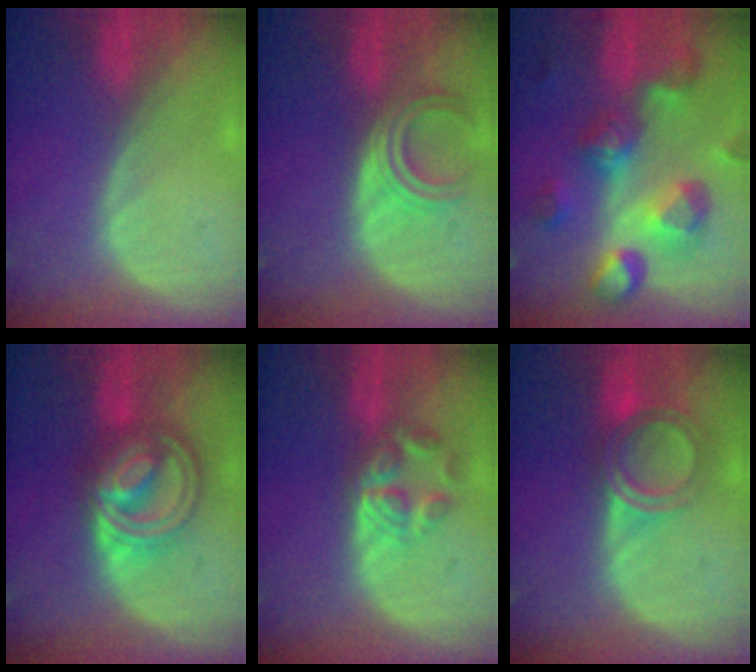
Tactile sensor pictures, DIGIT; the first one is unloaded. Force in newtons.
{"total": 4.5, "press": 4.5, "slide": 0.7}
{"total": 11.2, "press": 10.0, "slide": 5.0}
{"total": 9.0, "press": 8.9, "slide": 0.6}
{"total": 5.8, "press": 4.7, "slide": 3.4}
{"total": 6.0, "press": 5.3, "slide": 2.8}